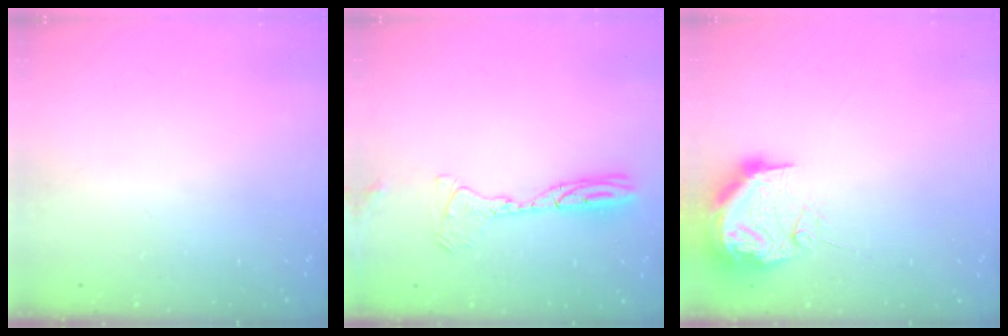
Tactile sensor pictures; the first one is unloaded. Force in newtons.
{"total": 14.4, "press": 12.4, "slide": 7.4}
{"total": 10.8, "press": 10.7, "slide": 1.2}